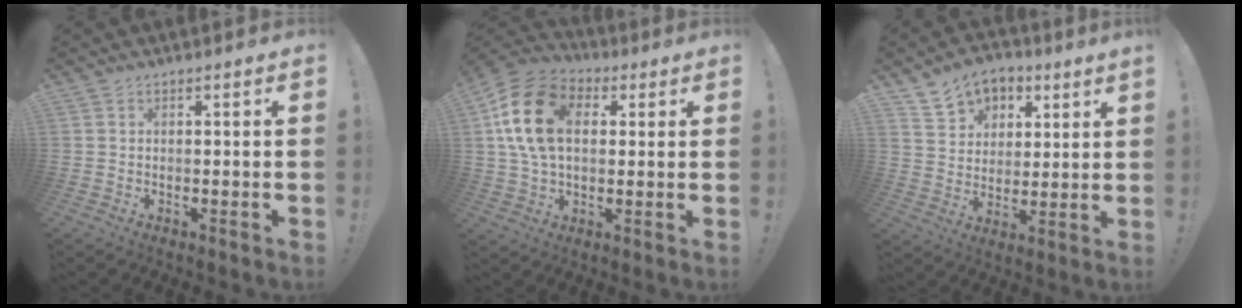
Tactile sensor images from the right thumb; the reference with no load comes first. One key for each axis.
{"total": 18.0, "fx": 4.4, "fy": 11.8, "fz": 12.9, "tx": -0.242, "ty": 0.002, "tz": 0.076}
{"total": 9.5, "fx": 6.2, "fy": 6.6, "fz": 2.8, "tx": -0.044, "ty": -0.044, "tz": 0.122}